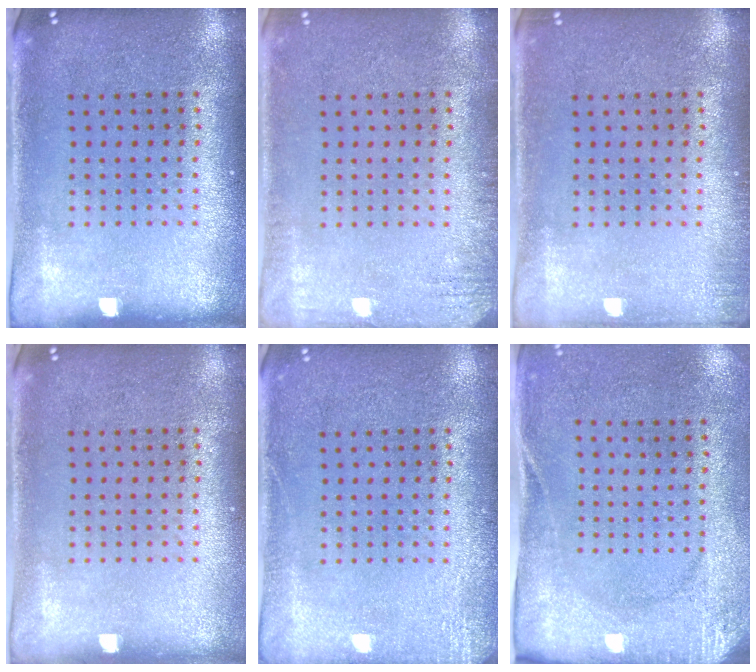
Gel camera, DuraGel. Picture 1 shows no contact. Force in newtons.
{"total": 1.6, "press": 1.5, "slide": 0.3}
{"total": 0.9, "press": 0.9, "slide": 0.2}
{"total": 0.0}
{"total": 2.1, "press": 2.1, "slide": 0.3}
{"total": 2.7, "press": 2.1, "slide": 1.7}